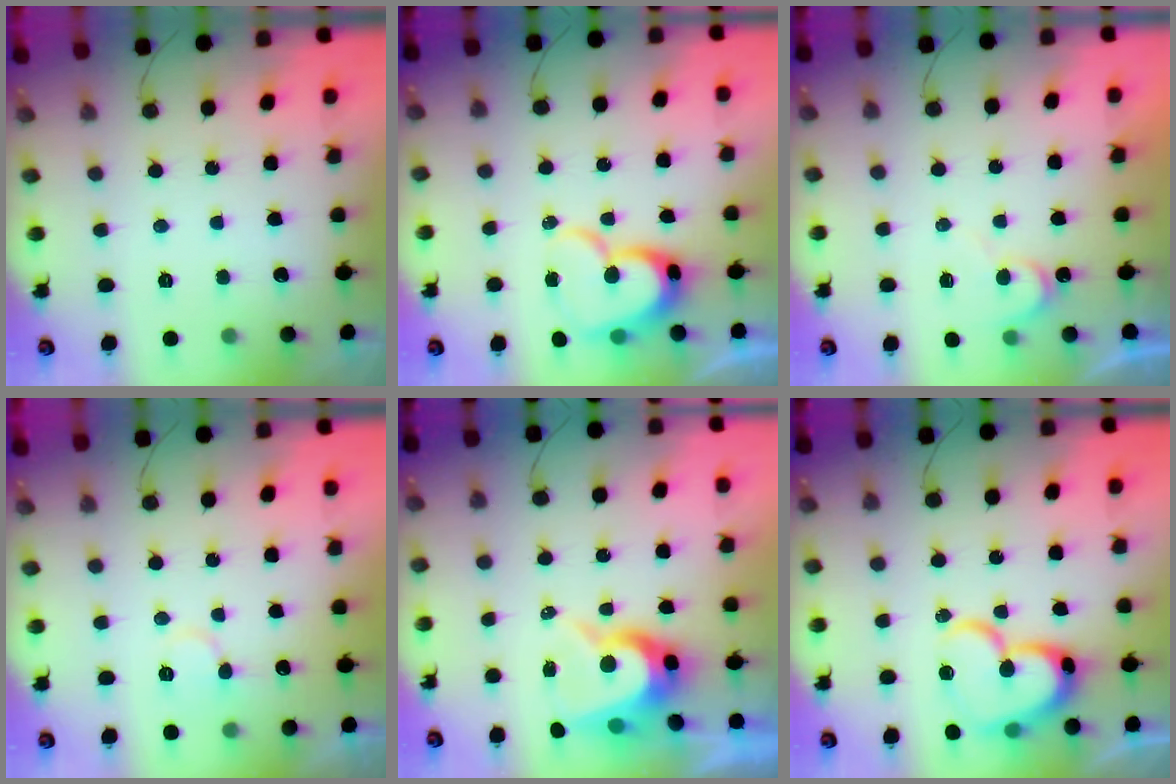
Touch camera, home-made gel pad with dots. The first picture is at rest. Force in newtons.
{"total": 14.2, "press": 14.1, "slide": 1.5}
{"total": 8.1, "press": 8.0, "slide": 0.3}
{"total": 7.0, "press": 6.9, "slide": 1.0}
{"total": 9.2, "press": 9.2, "slide": 0.9}
{"total": 17.3, "press": 17.2, "slide": 1.5}